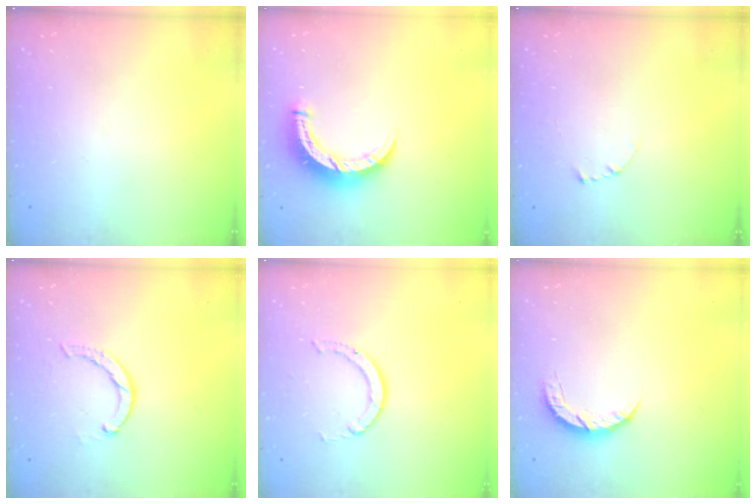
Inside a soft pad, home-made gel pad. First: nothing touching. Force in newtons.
{"total": 8.6, "press": 8.6, "slide": 0.6}
{"total": 2.7, "press": 2.7, "slide": 0.3}
{"total": 1.7, "press": 1.6, "slide": 0.3}
{"total": 1.5, "press": 1.5, "slide": 0.2}
{"total": 6.5, "press": 6.5, "slide": 0.6}